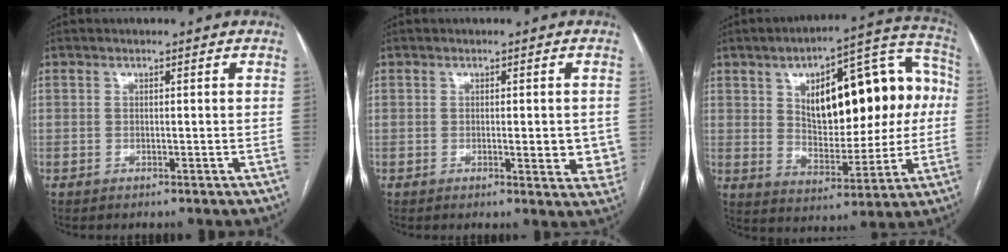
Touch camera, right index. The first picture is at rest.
{"total": 4.8, "force": [-0.4, 1.7, 4.5], "torque": [-0.041, -0.006, -0.005]}
{"total": 21.7, "force": [3.6, 8.8, 19.5], "torque": [-0.274, 0.046, 0.059]}